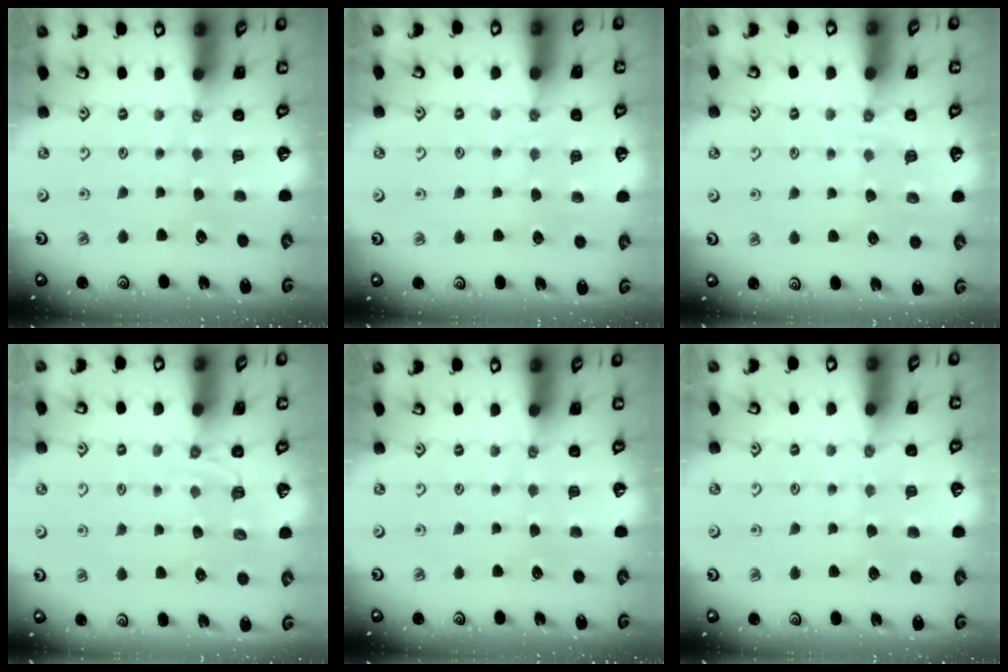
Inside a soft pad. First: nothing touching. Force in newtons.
{"total": 5.4, "press": 5.3, "slide": 0.6}
{"total": 3.0, "press": 2.6, "slide": 1.5}
{"total": 2.9, "press": 2.0, "slide": 2.1}
{"total": 0.0}
{"total": 4.7, "press": 4.6, "slide": 0.6}